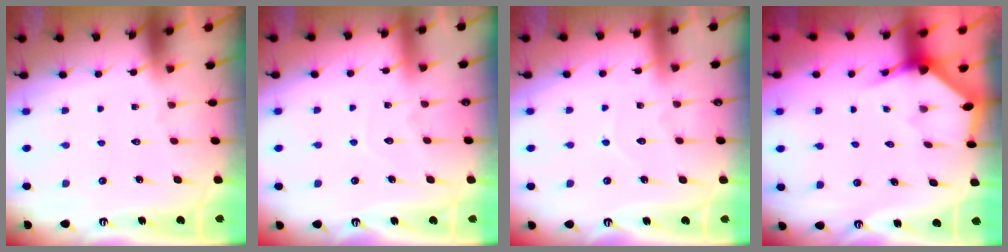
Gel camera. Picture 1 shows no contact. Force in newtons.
{"total": 4.9, "press": 4.8, "slide": 0.4}
{"total": 4.0, "press": 4.0, "slide": 0.4}
{"total": 3.3, "press": 3.3, "slide": 0.3}